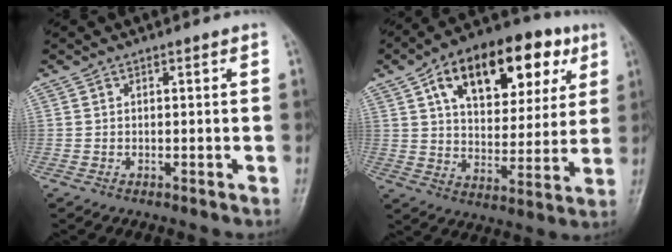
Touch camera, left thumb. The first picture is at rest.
{"total": 22.8, "force": [9.9, 12.5, 16.2], "torque": [-0.201, 0.002, 0.152]}